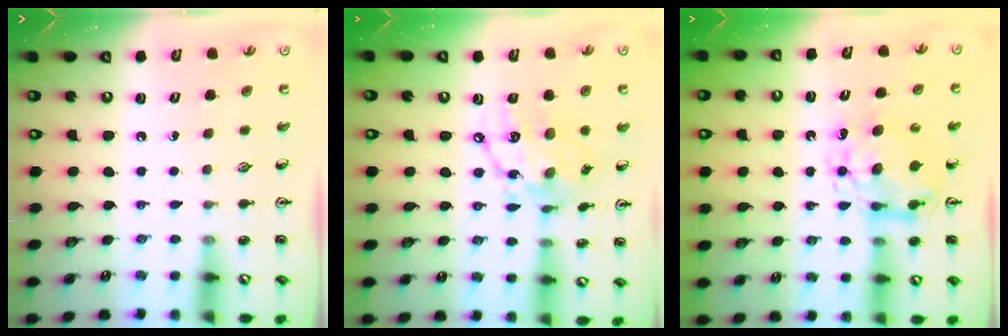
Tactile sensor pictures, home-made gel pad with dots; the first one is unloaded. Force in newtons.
{"total": 15.2, "press": 15.2, "slide": 0.9}
{"total": 8.8, "press": 8.8, "slide": 0.9}